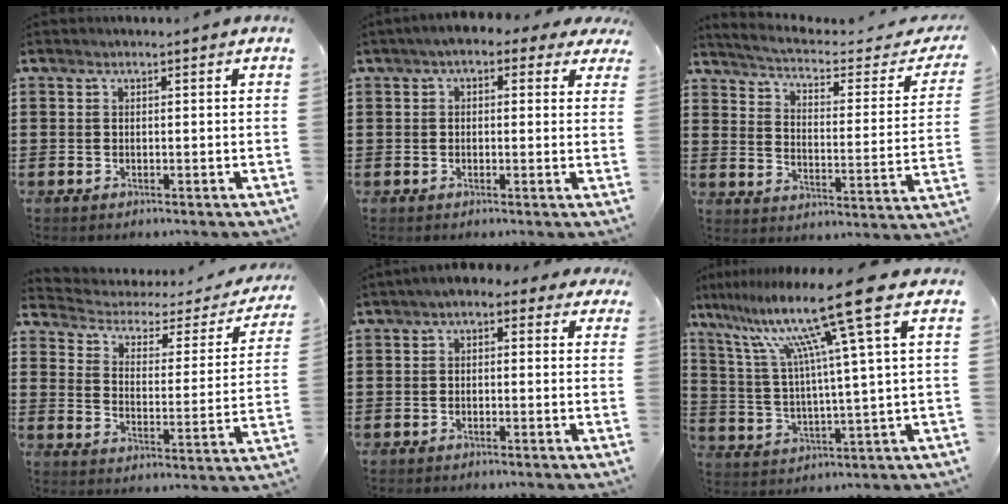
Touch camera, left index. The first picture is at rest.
{"total": 2.6, "force": [1.0, 1.4, 1.9], "torque": [-0.042, 0.008, 0.015]}
{"total": 3.2, "force": [2.7, 0.2, 1.7], "torque": [-0.054, -0.028, 0.036]}
{"total": 2.4, "force": [1.8, 1.3, 1.0], "torque": [-0.037, -0.018, 0.020]}
{"total": 1.9, "force": [-1.3, 0.9, 1.0], "torque": [-0.028, 0.006, -0.033]}
{"total": 15.8, "force": [8.7, -0.5, 13.2], "torque": [-0.275, -0.034, 0.126]}